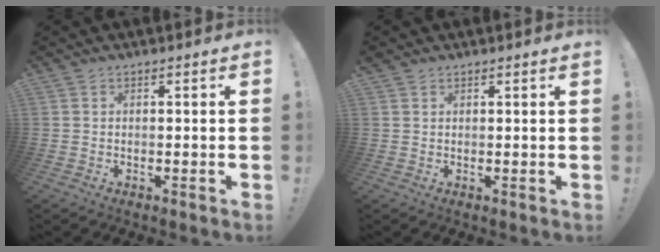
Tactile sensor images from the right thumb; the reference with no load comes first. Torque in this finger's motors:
{"motor_torque": [0.04, 0.15, 0.21, 0.22, 0.16]}